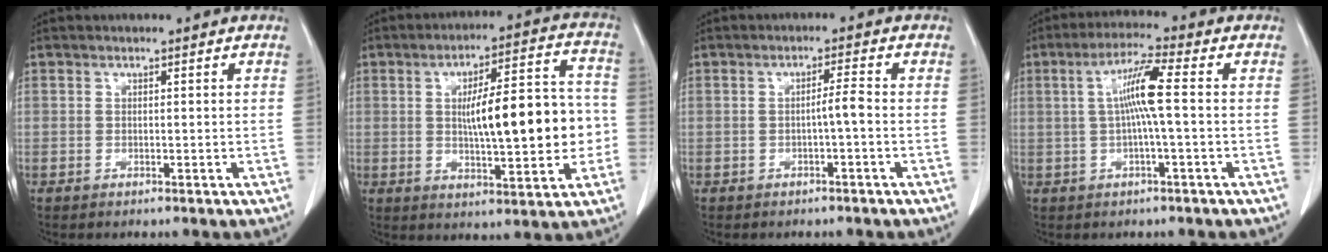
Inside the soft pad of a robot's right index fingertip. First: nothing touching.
{"total": 15.2, "force": [-0.6, 3.7, 14.8], "torque": [-0.222, 0.025, -0.001]}
{"total": 2.3, "force": [-0.6, -0.1, 2.2], "torque": [-0.033, 0.002, -0.011]}
{"total": 6.8, "force": [0.4, -0.4, 6.8], "torque": [-0.129, 0.010, 0.007]}